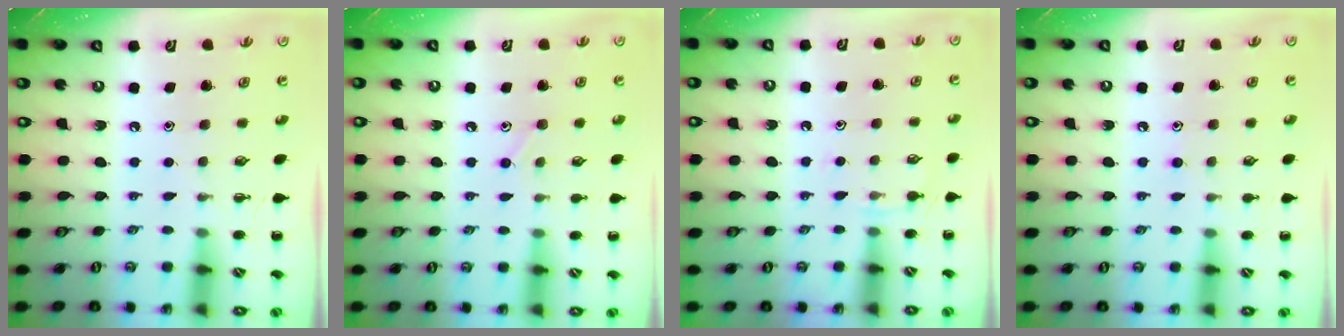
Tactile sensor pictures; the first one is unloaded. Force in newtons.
{"total": 6.4, "press": 6.1, "slide": 2.2}
{"total": 4.7, "press": 4.6, "slide": 1.3}
{"total": 6.2, "press": 5.9, "slide": 2.1}